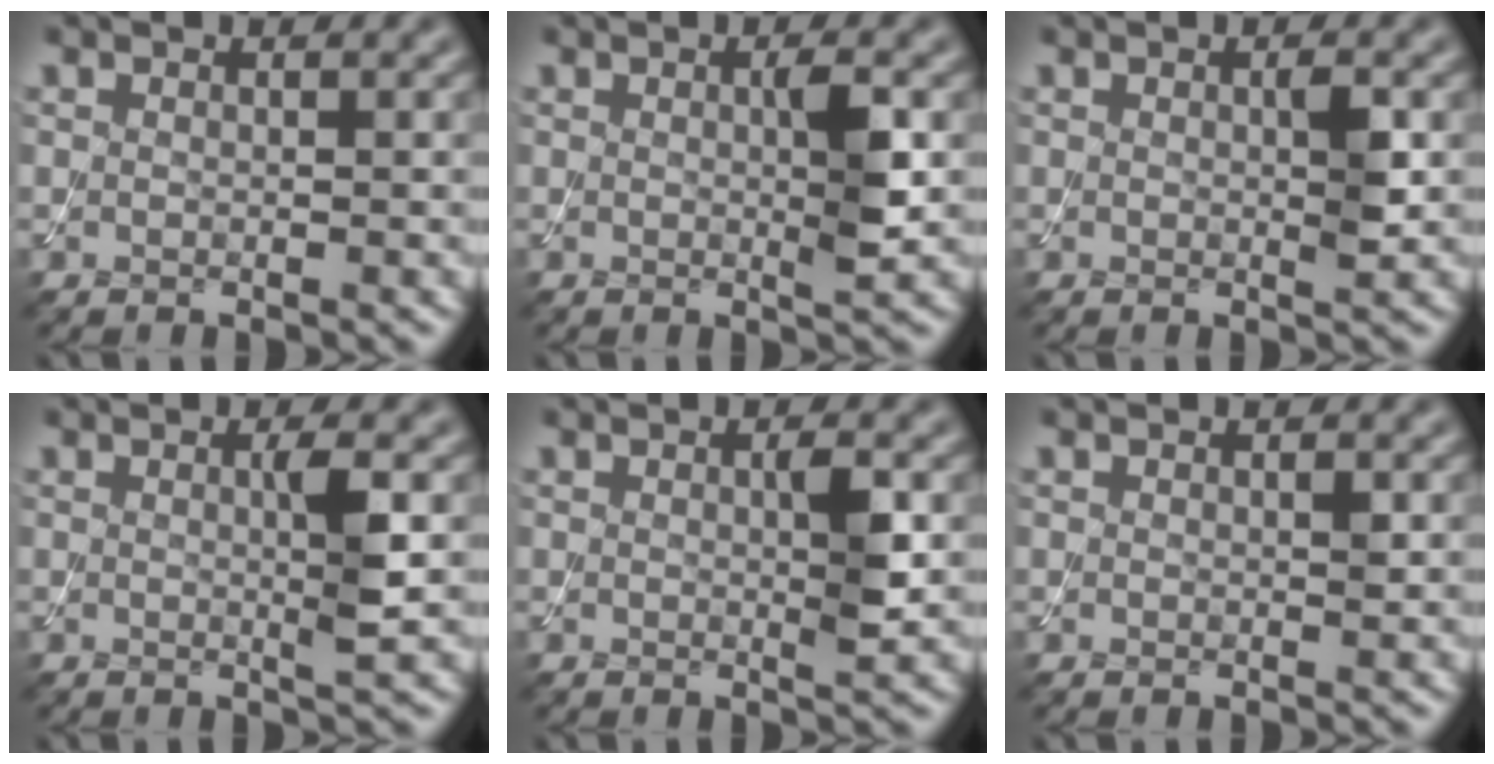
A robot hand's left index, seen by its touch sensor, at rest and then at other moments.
{"total": 2.8, "force": [0.1, 0.3, 2.8], "torque": [-0.045, -0.004, 0.000]}
{"total": 1.8, "force": [0.1, 0.2, 1.8], "torque": [-0.027, -0.001, 0.001]}
{"total": 2.8, "force": [0.1, 0.3, 2.8], "torque": [-0.047, -0.004, -0.001]}
{"total": 2.4, "force": [0.1, 0.3, 2.4], "torque": [-0.037, -0.002, 0.000]}
{"total": 0.5, "force": [0.1, 0.1, 0.5], "torque": [-0.006, -0.001, 0.001]}